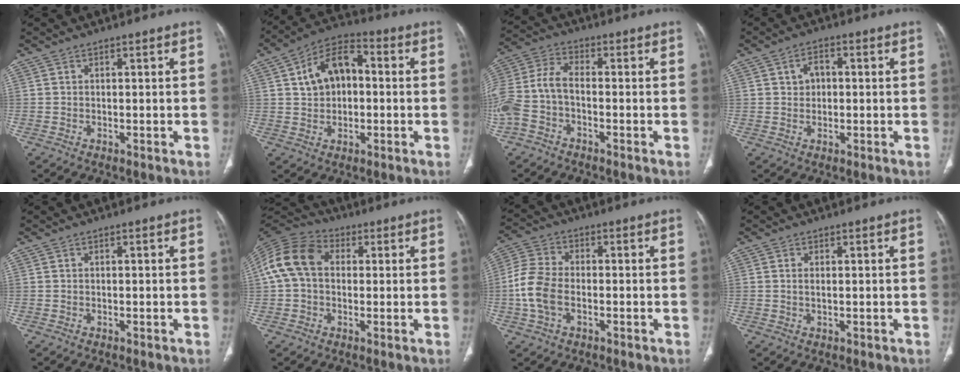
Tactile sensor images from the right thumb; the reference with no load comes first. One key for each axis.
{"total": 11.1, "fx": 1.6, "fy": 7.3, "fz": 8.3, "tx": -0.125, "ty": 0.027, "tz": 0.018}
{"total": 10.9, "fx": -3.1, "fy": 6.2, "fz": 8.4, "tx": -0.195, "ty": 0.031, "tz": -0.066}
{"total": 3.5, "fx": 0.6, "fy": 2.5, "fz": 2.3, "tx": -0.031, "ty": 0.009, "tz": 0.008}
{"total": 0.0}
{"total": 12.0, "fx": 1.6, "fy": 8.8, "fz": 8.0, "tx": -0.158, "ty": 0.034, "tz": 0.019}
{"total": 8.9, "fx": -1.8, "fy": 5.5, "fz": 6.8, "tx": -0.155, "ty": 0.016, "tz": -0.040}
{"total": 1.0, "fx": 0.2, "fy": 0.4, "fz": 0.9, "tx": -0.022, "ty": -0.001, "tz": 0.006}